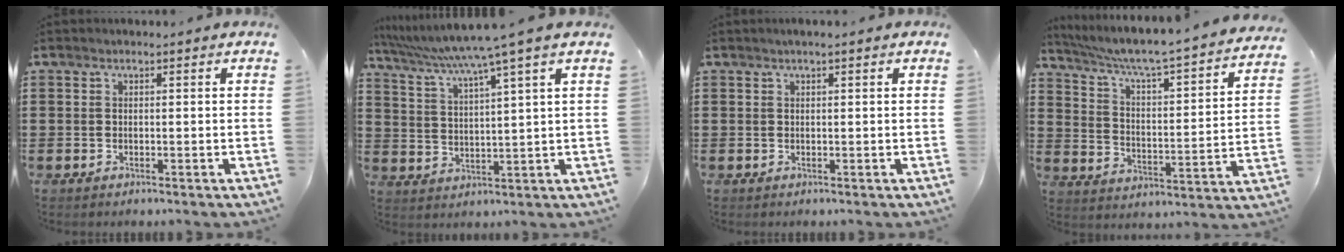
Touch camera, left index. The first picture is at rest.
{"total": 5.9, "force": [4.3, -1.2, 3.8], "torque": [-0.091, -0.037, 0.065]}
{"total": 0.7, "force": [0.4, 0.0, 0.6], "torque": [-0.010, 0.001, 0.008]}
{"total": 4.6, "force": [3.8, -0.1, 2.5], "torque": [-0.069, -0.045, 0.053]}